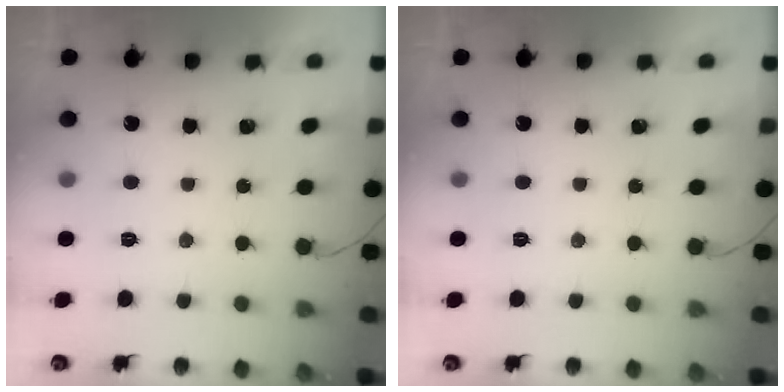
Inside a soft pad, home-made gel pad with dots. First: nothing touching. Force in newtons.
{"total": 0.0}